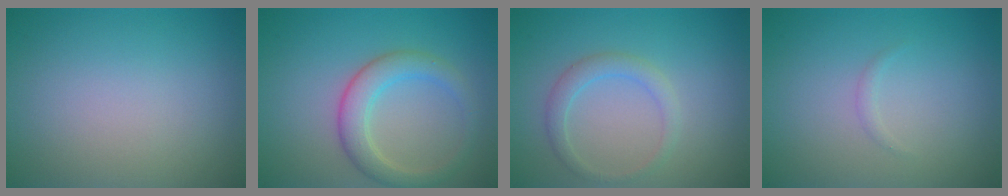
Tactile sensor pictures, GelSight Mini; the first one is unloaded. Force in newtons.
{"total": 3.6, "press": 3.6, "slide": 0.1}
{"total": 1.9, "press": 1.9, "slide": 0.1}
{"total": 0.6, "press": 0.6, "slide": 0.1}